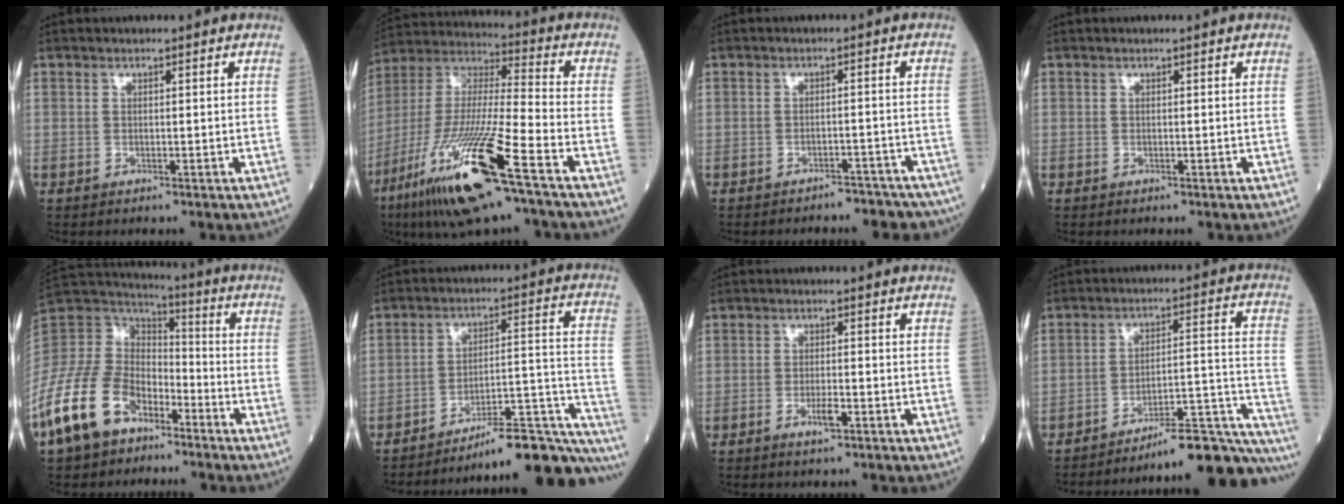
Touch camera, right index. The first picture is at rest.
{"total": 20.3, "force": [-10.8, 1.3, 17.2], "torque": [-0.374, -0.054, -0.205]}
{"total": 7.5, "force": [-6.9, 2.5, 1.5], "torque": [-0.004, 0.006, -0.071]}
{"total": 0.0}
{"total": 16.7, "force": [-9.9, 9.9, 8.9], "torque": [-0.216, 0.009, -0.198]}
{"total": 20.9, "force": [-18.6, 0.9, 9.6], "torque": [-0.053, 0.037, -0.259]}
{"total": 2.5, "force": [-1.2, 0.5, 2.1], "torque": [-0.037, -0.001, -0.018]}
{"total": 20.1, "force": [-18.4, 0.2, 8.2], "torque": [-0.034, 0.037, -0.252]}